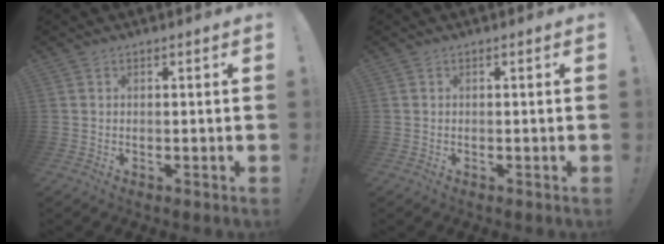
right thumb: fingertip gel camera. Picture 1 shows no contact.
{"total": 0.0}